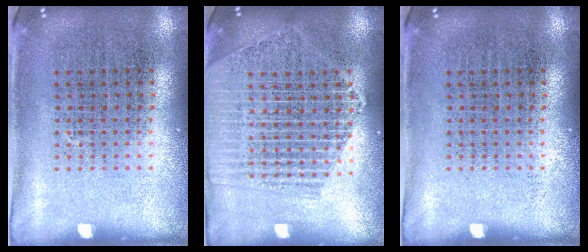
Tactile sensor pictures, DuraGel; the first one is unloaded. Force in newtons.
{"total": 2.0, "press": 1.8, "slide": 0.9}
{"total": 0.0}